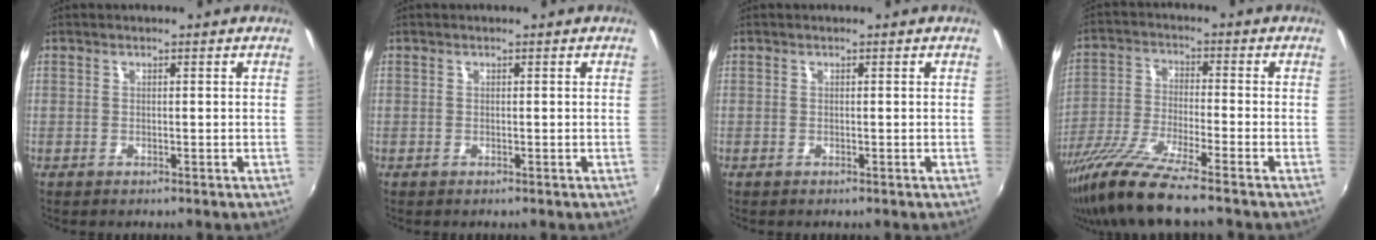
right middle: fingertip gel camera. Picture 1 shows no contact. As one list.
[{"total": 0.0}, {"total": 0.0}, {"total": 12.9, "force": [-10.0, -0.2, 8.2], "torque": [-0.169, -0.037, -0.189]}]